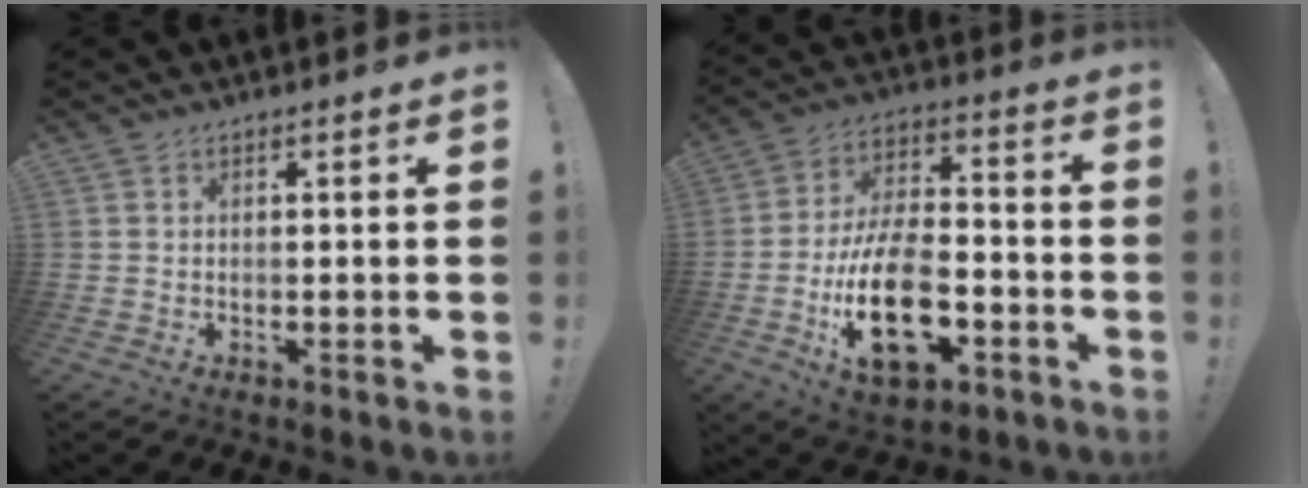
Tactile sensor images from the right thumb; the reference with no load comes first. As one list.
[{"total": 20.9, "force": [-7.2, 11.5, 15.9], "torque": [-0.289, 0.039, -0.113]}]